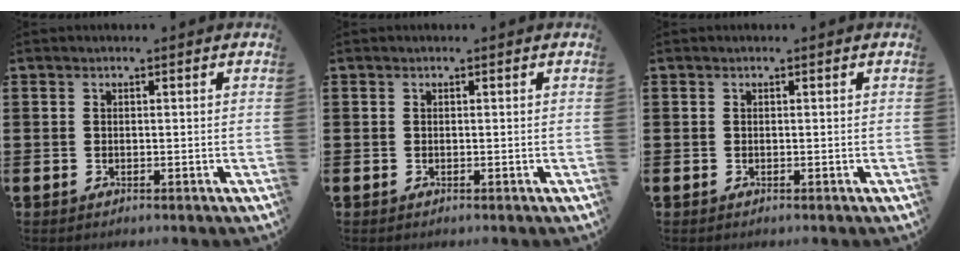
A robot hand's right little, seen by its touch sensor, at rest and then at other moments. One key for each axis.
{"total": 0.0}
{"total": 0.0}